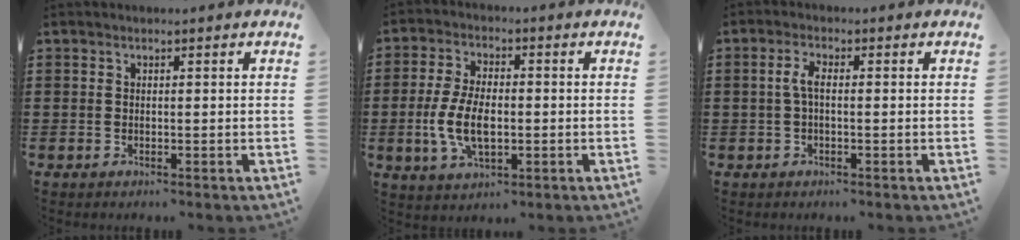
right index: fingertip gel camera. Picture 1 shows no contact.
{"total": 8.0, "force": [-1.3, 4.0, 6.9], "torque": [-0.153, -0.001, -0.027]}
{"total": 2.7, "force": [-0.3, 0.9, 2.5], "torque": [-0.062, -0.002, -0.012]}